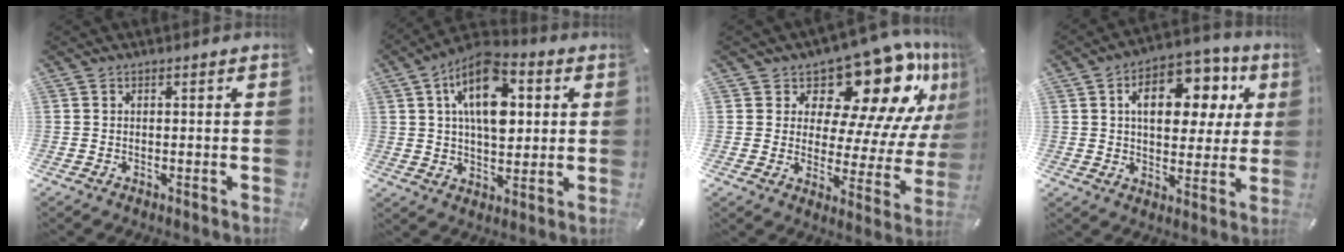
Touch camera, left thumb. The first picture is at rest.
{"total": 15.3, "force": [4.6, 9.0, 11.5], "torque": [-0.203, -0.009, 0.078]}
{"total": 17.2, "force": [11.8, 8.2, 9.4], "torque": [-0.127, -0.108, 0.196]}
{"total": 14.5, "force": [5.0, 9.3, 9.9], "torque": [-0.140, -0.011, 0.082]}